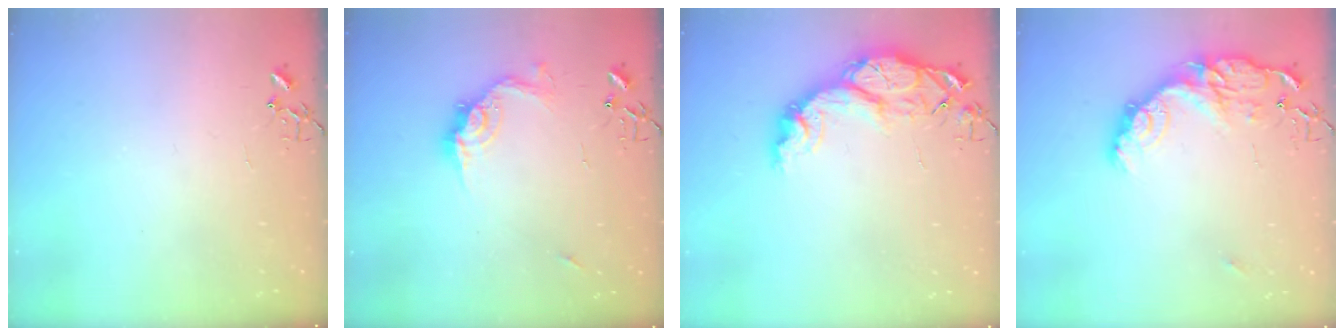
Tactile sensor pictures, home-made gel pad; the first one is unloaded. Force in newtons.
{"total": 13.4, "press": 13.4, "slide": 1.1}
{"total": 13.9, "press": 13.9, "slide": 1.4}
{"total": 15.2, "press": 15.2, "slide": 1.2}